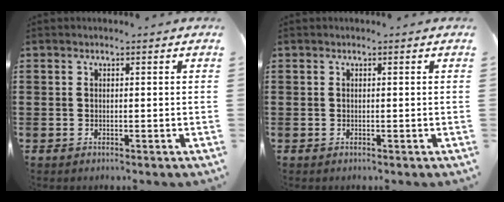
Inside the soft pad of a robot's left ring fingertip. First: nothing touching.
{"total": 0.0}